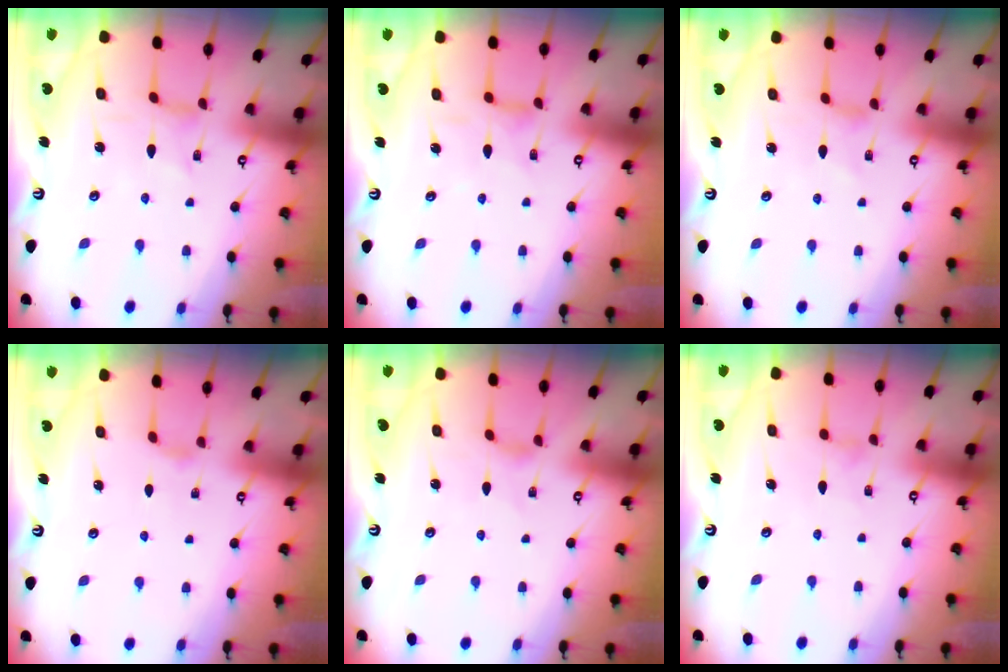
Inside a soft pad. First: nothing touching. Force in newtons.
{"total": 1.7, "press": 1.6, "slide": 0.4}
{"total": 0.0}
{"total": 1.1, "press": 1.0, "slide": 0.3}
{"total": 1.3, "press": 1.2, "slide": 0.4}
{"total": 0.0}